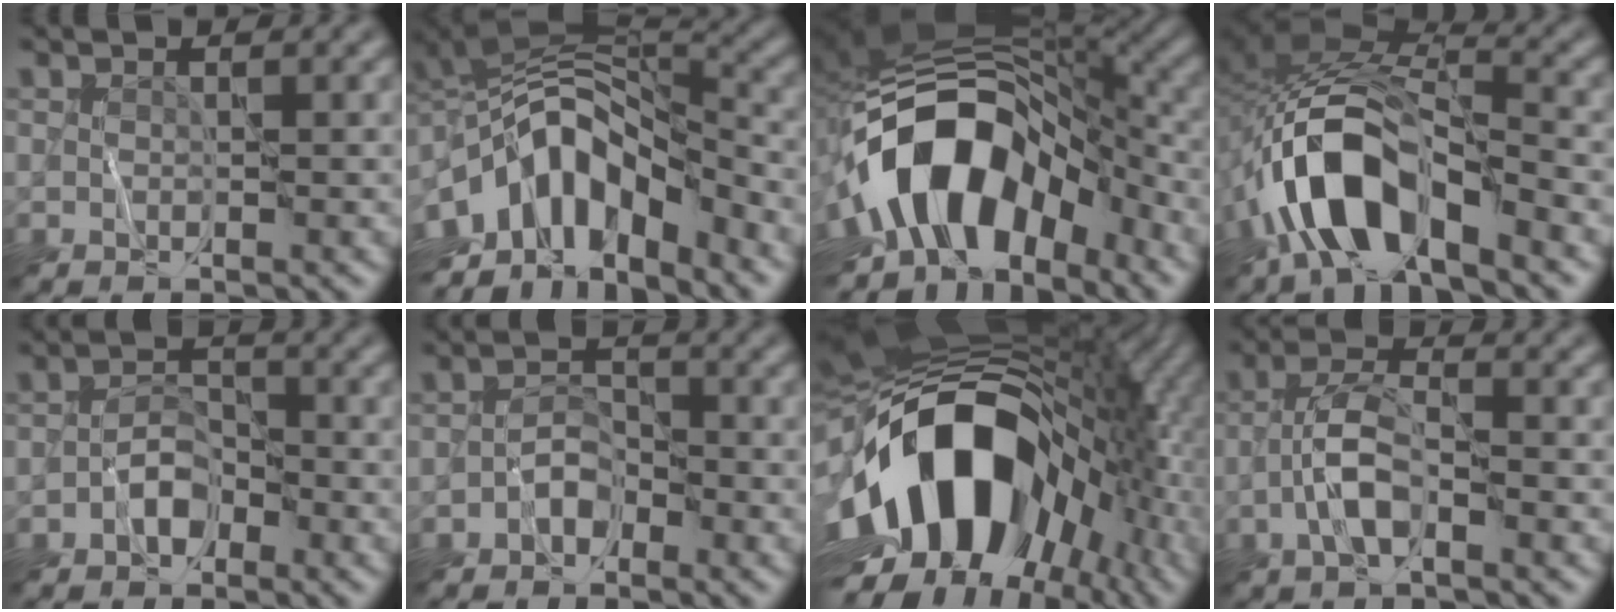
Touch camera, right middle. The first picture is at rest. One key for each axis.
{"total": 11.4, "fx": -4.1, "fy": 6.2, "fz": 8.6, "tx": -0.139, "ty": 0.011, "tz": -0.079}
{"total": 13.5, "fx": -5.1, "fy": 8.3, "fz": 9.3, "tx": -0.150, "ty": 0.012, "tz": -0.099}
{"total": 9.9, "fx": -5.0, "fy": 4.8, "fz": 7.2, "tx": -0.133, "ty": 0.007, "tz": -0.096}
{"total": 2.6, "fx": -1.3, "fy": 1.7, "fz": 1.5, "tx": -0.015, "ty": 0.011, "tz": -0.027}
{"total": 2.2, "fx": -1.3, "fy": 1.5, "fz": 1.1, "tx": -0.010, "ty": 0.011, "tz": -0.028}
{"total": 18.3, "fx": -2.7, "fy": 12.1, "fz": 13.5, "tx": -0.233, "ty": -0.008, "tz": -0.045}
{"total": 4.0, "fx": -1.6, "fy": 1.5, "fz": 3.3, "tx": -0.061, "ty": 0.011, "tz": -0.038}